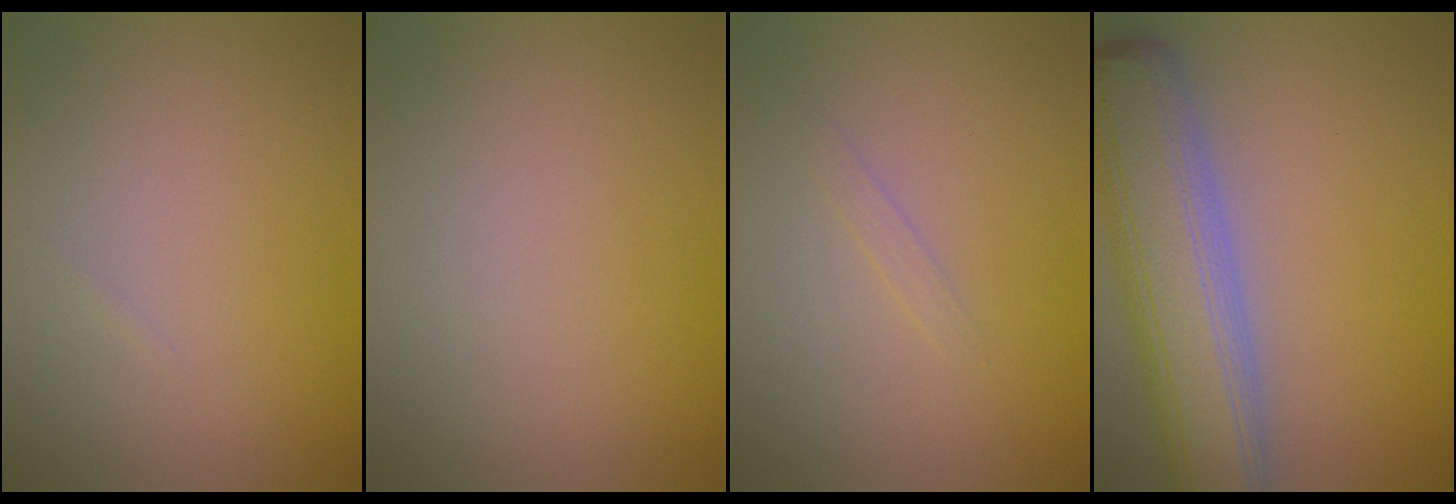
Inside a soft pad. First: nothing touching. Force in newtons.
{"total": 0.0}
{"total": 0.7, "press": 0.7, "slide": 0.0}
{"total": 9.7, "press": 9.7, "slide": 1.0}